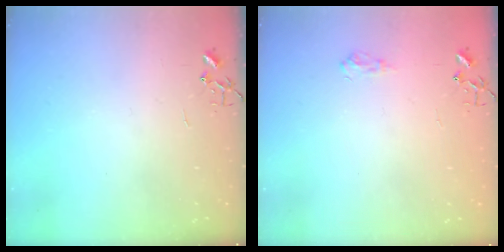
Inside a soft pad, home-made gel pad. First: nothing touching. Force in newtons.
{"total": 6.3, "press": 6.3, "slide": 0.7}